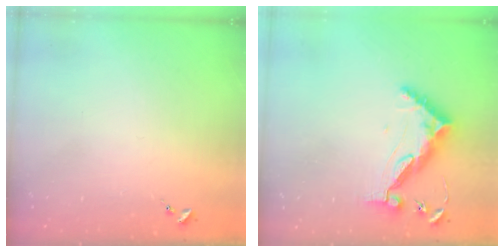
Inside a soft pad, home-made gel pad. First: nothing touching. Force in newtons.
{"total": 10.6, "press": 10.5, "slide": 0.9}